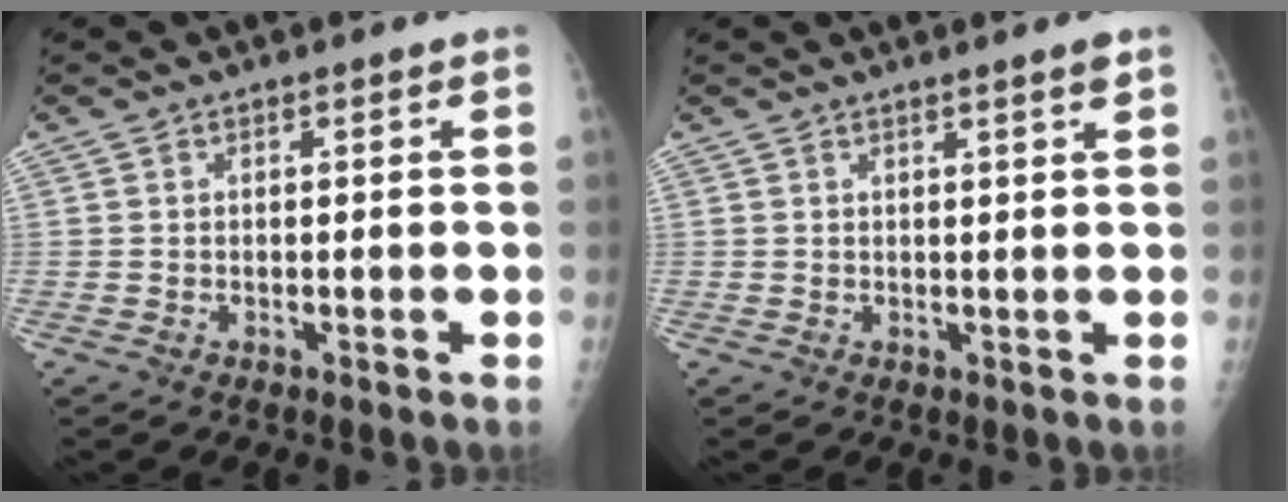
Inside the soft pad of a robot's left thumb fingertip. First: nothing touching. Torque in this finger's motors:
{"motor_torque": [-0.09, 0.04, -0.12, -0.12, 0.03]}